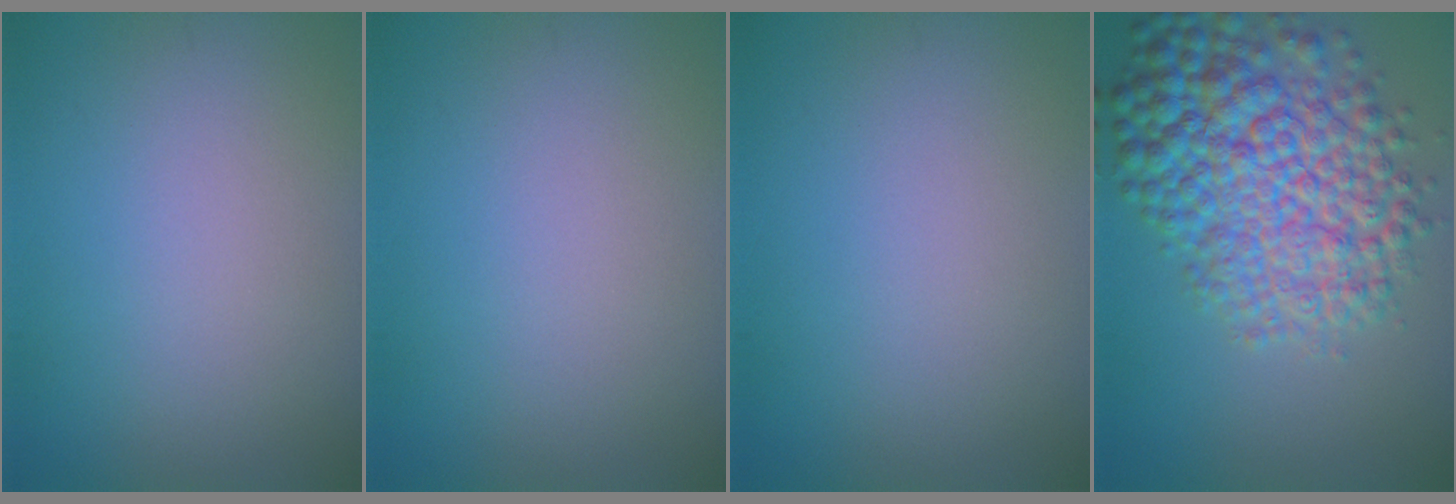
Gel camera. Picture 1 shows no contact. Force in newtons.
{"total": 0.0}
{"total": 0.0}
{"total": 10.3, "press": 10.3, "slide": 0.2}